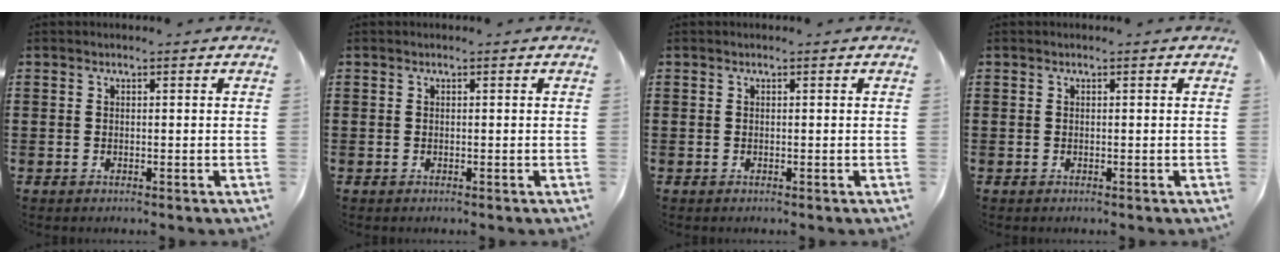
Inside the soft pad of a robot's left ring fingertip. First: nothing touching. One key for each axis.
{"total": 0.0}
{"total": 0.0}
{"total": 0.0}